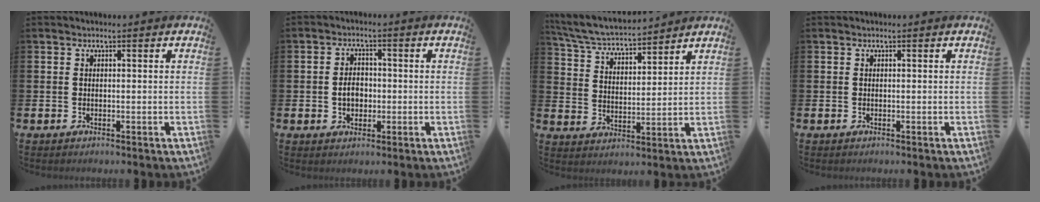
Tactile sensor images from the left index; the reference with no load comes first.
{"total": 3.3, "force": [-0.5, 2.5, 2.1], "torque": [-0.024, -0.001, -0.017]}
{"total": 5.5, "force": [5.3, 0.7, 1.3], "torque": [-0.049, -0.038, 0.090]}
{"total": 0.0}